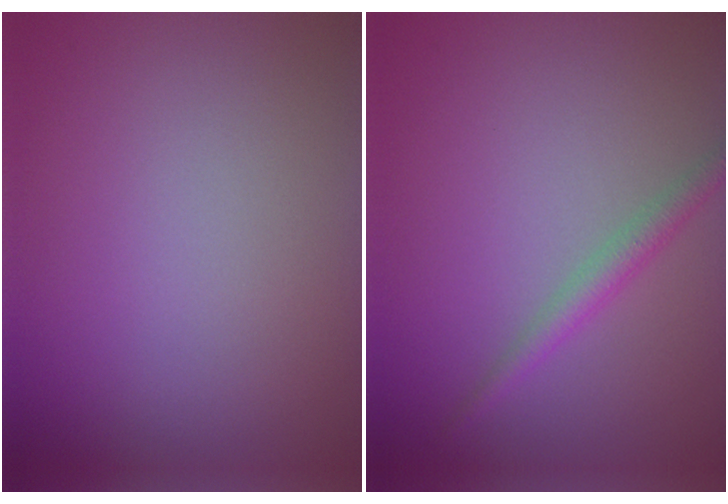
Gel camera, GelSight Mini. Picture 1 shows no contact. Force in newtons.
{"total": 1.9, "press": 1.9, "slide": 0.0}